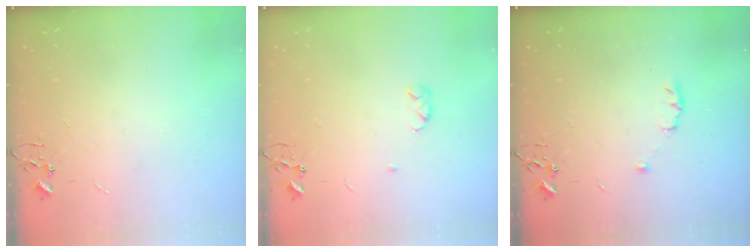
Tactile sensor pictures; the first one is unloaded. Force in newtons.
{"total": 3.9, "press": 3.8, "slide": 0.7}
{"total": 4.9, "press": 4.8, "slide": 0.8}